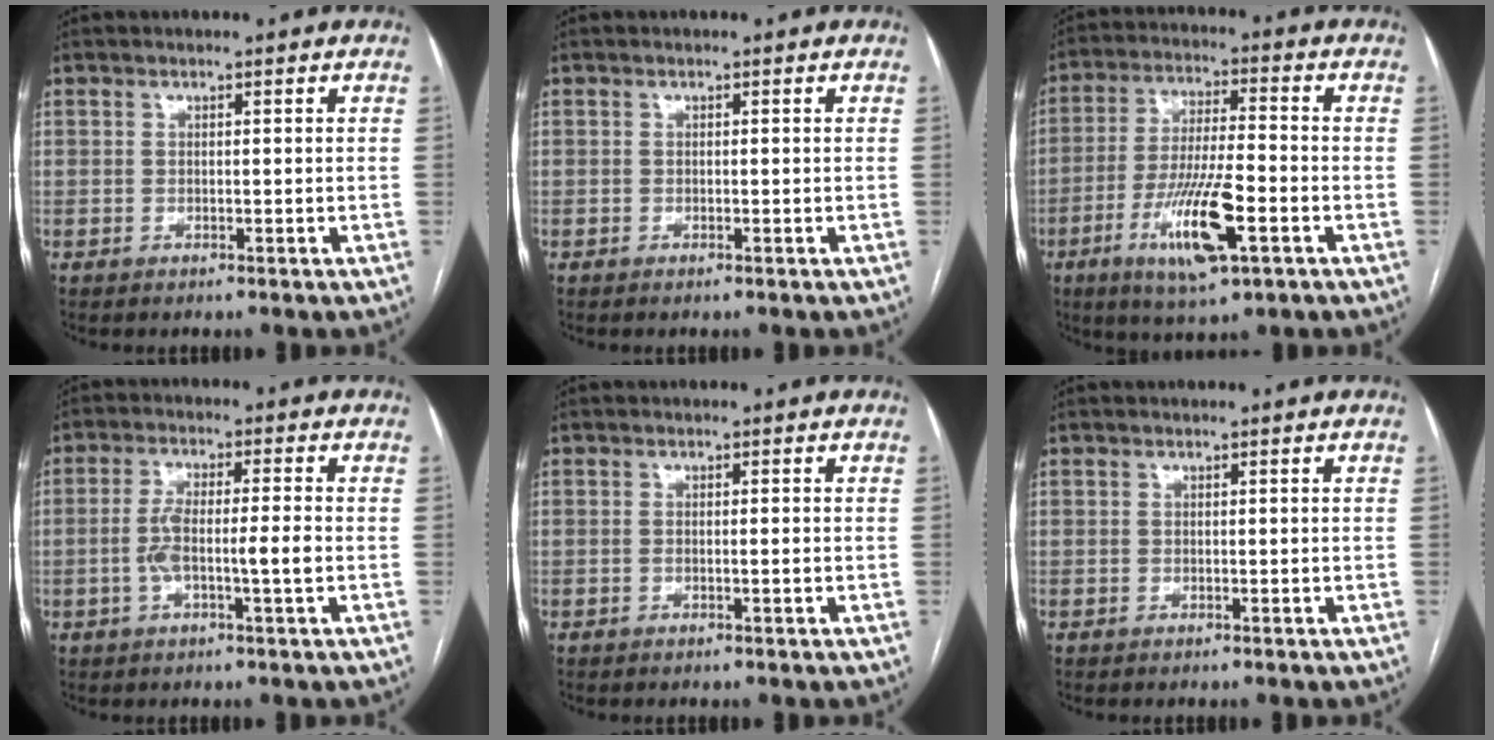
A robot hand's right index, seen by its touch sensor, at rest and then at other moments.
{"total": 0.0}
{"total": 12.7, "force": [-5.2, 2.0, 11.4], "torque": [-0.221, -0.015, -0.089]}
{"total": 5.9, "force": [-1.3, 0.5, 5.7], "torque": [-0.118, 0.013, -0.021]}
{"total": 0.8, "force": [-0.3, 0.0, 0.7], "torque": [-0.013, 0.001, -0.003]}
{"total": 0.0}